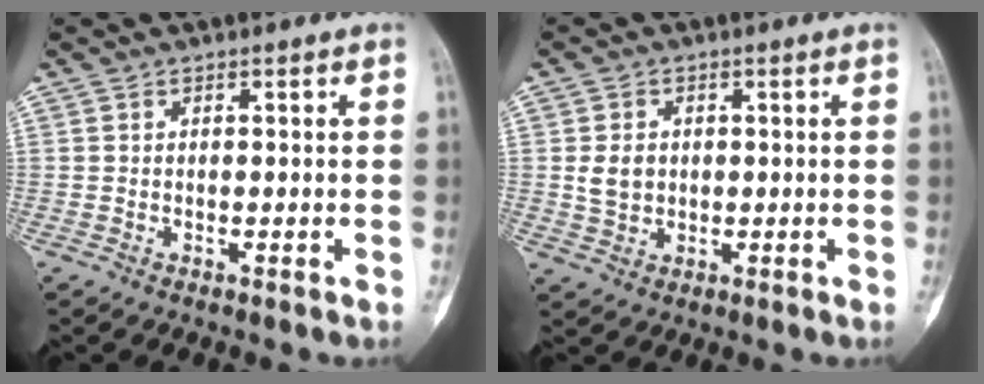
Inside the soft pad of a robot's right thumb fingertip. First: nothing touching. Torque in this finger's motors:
{"motor_torque": [0.65, 0.39, 0.20, -0.31, 0.07]}